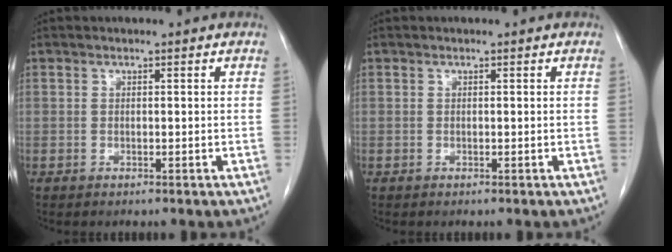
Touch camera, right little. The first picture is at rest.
{"total": 0.0}